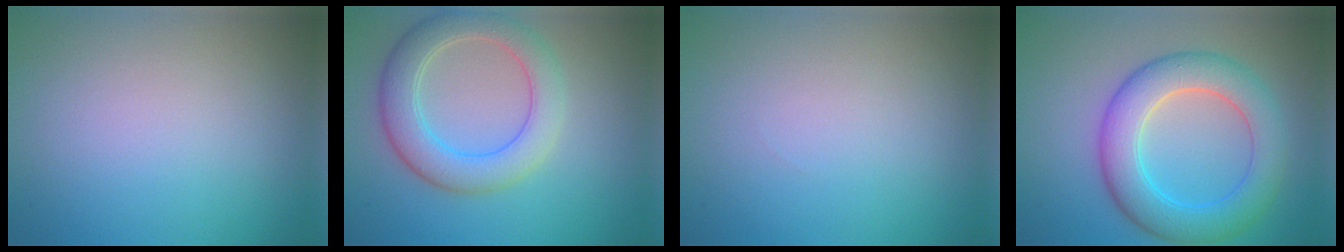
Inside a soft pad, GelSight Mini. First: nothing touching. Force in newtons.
{"total": 5.4, "press": 5.4, "slide": 0.4}
{"total": 0.0}
{"total": 6.9, "press": 6.9, "slide": 0.2}